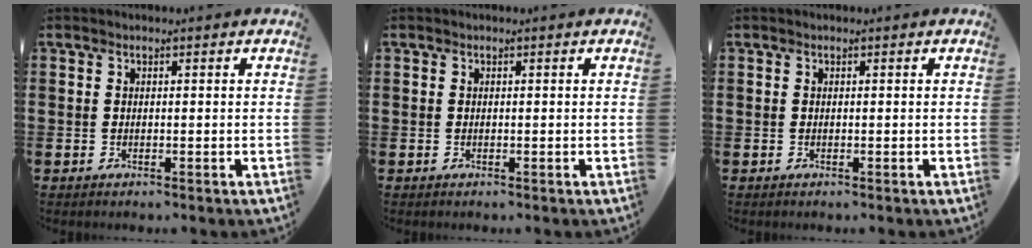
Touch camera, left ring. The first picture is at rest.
{"total": 0.0}
{"total": 0.0}